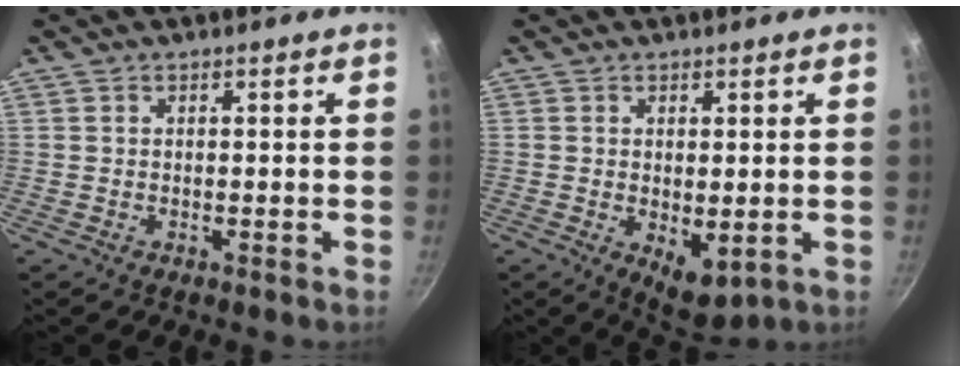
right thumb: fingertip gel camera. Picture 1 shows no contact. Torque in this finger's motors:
{"motor_torque": [-0.18, 0.31, -0.31, 0.12, 0.14]}